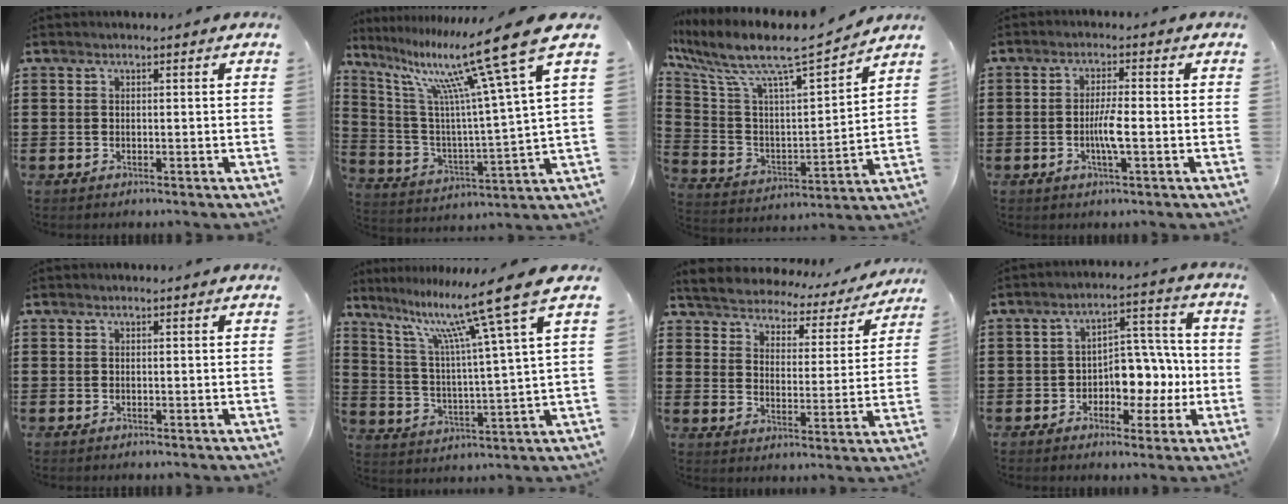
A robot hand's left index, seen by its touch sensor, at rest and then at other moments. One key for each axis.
{"total": 17.3, "fx": 11.6, "fy": 1.6, "fz": 12.7, "tx": -0.255, "ty": -0.068, "tz": 0.181}
{"total": 8.9, "fx": 7.3, "fy": 1.1, "fz": 5.1, "tx": -0.132, "ty": -0.056, "tz": 0.115}
{"total": 4.3, "fx": -0.9, "fy": 0.5, "fz": 4.2, "tx": -0.087, "ty": -0.005, "tz": -0.022}
{"total": 0.0}
{"total": 13.1, "fx": 9.2, "fy": -0.2, "fz": 9.4, "tx": -0.188, "ty": -0.053, "tz": 0.138}
{"total": 3.6, "fx": 3.6, "fy": 0.3, "fz": -0.6, "tx": -0.017, "ty": -0.034, "tz": 0.054}
{"total": 6.7, "fx": -1.5, "fy": 5.1, "fz": 4.0, "tx": -0.065, "ty": 0.005, "tz": -0.031}